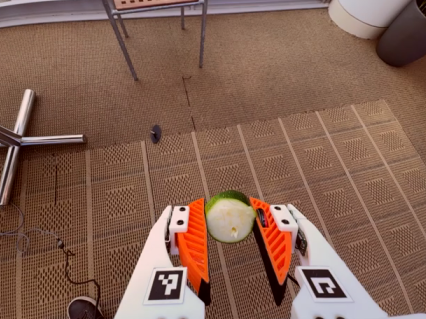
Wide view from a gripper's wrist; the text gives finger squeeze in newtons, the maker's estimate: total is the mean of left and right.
{"total": 9.4, "left": 8.8, "right": 10.0}